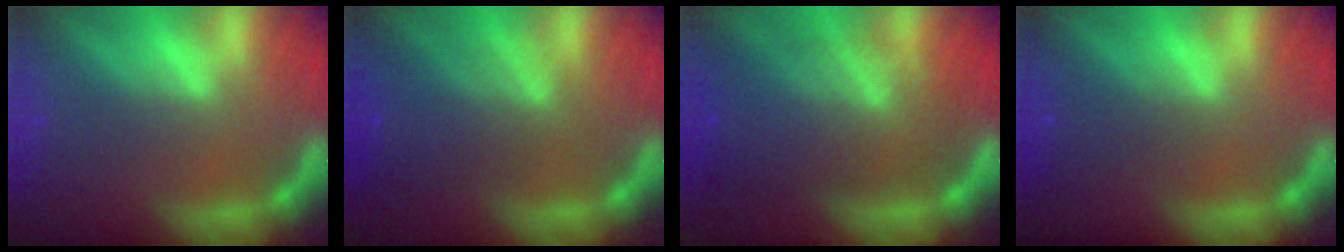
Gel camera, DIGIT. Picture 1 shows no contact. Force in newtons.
{"total": 6.0}
{"total": 9.1}
{"total": 1.9}